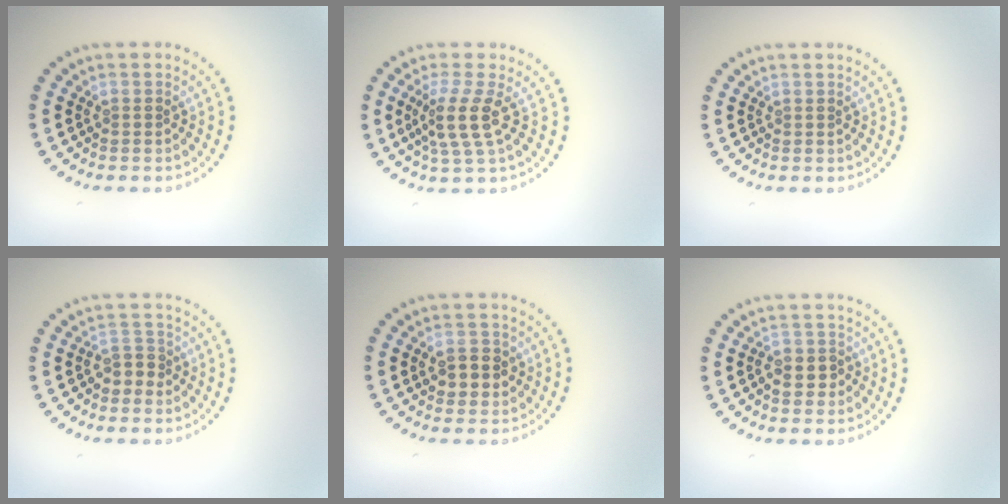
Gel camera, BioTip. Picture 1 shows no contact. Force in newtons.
{"total": 3.3, "press": 2.6, "slide": 2.0}
{"total": 0.0}
{"total": 1.8, "press": 1.6, "slide": 0.9}
{"total": 2.5, "press": 2.5, "slide": 0.2}
{"total": 2.4, "press": 2.3, "slide": 0.8}